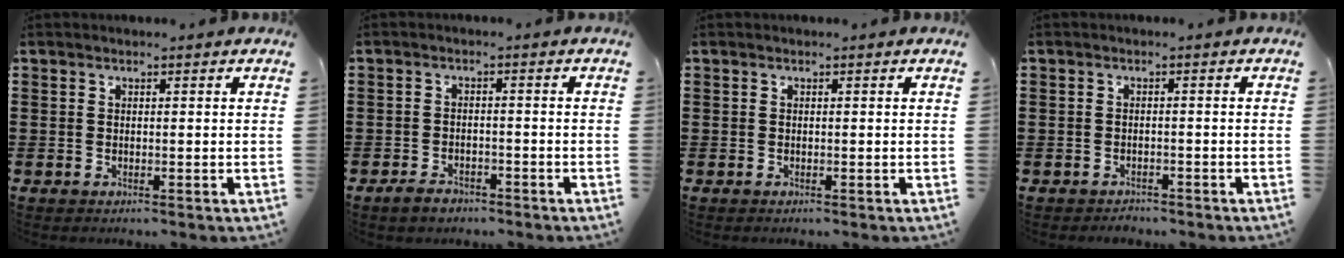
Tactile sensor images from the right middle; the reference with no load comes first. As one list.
[{"total": 2.5, "force": [-2.1, 1.1, 0.8], "torque": [-0.016, 0.007, -0.043]}, {"total": 0.0}, {"total": 1.6, "force": [-1.5, 0.7, -0.1], "torque": [-0.002, 0.003, -0.034]}]